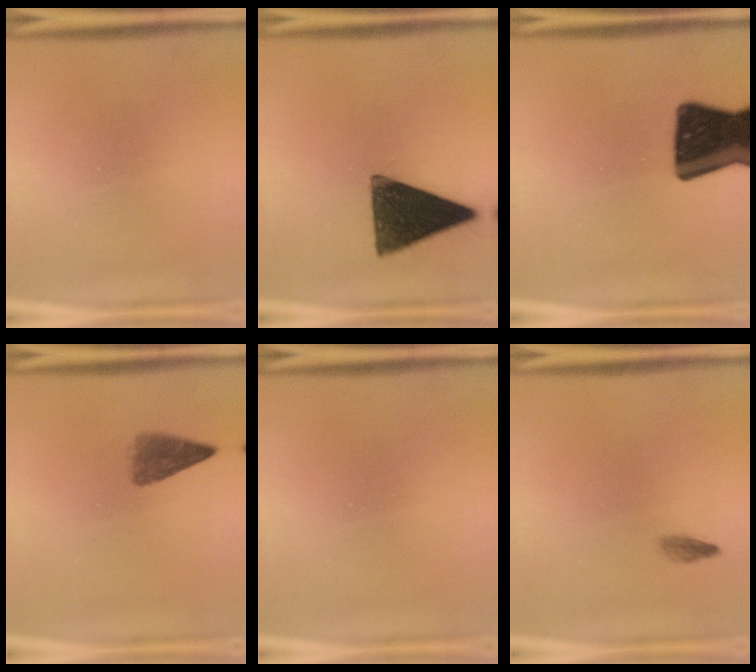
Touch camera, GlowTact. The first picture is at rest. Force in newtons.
{"total": 14.8}
{"total": 18.6}
{"total": 2.7}
{"total": 0.0}
{"total": 0.9}